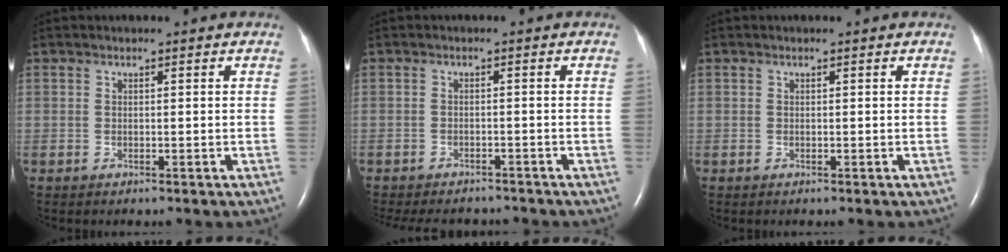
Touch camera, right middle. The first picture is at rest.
{"total": 10.7, "force": [-9.6, 3.5, 3.2], "torque": [-0.067, -0.002, -0.122]}
{"total": 0.0}